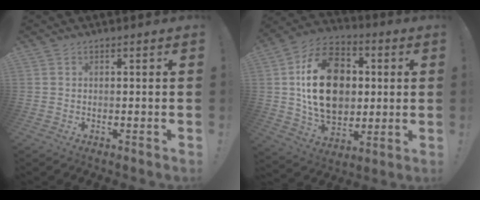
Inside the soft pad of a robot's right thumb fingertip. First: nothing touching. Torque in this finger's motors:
{"motor_torque": [0.59, 1.98, 0.74, -0.07, 0.28]}